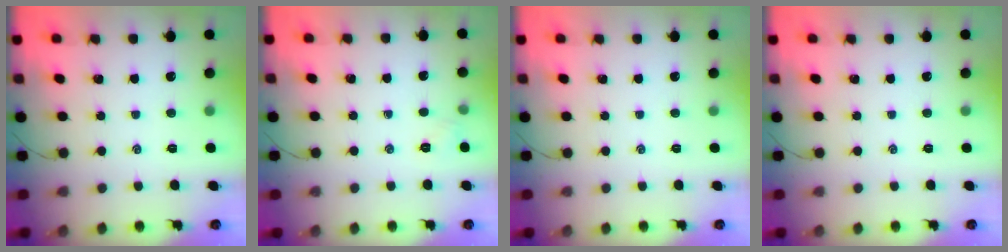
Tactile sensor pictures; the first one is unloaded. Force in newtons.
{"total": 2.9, "press": 2.7, "slide": 1.0}
{"total": 0.0}
{"total": 0.0}